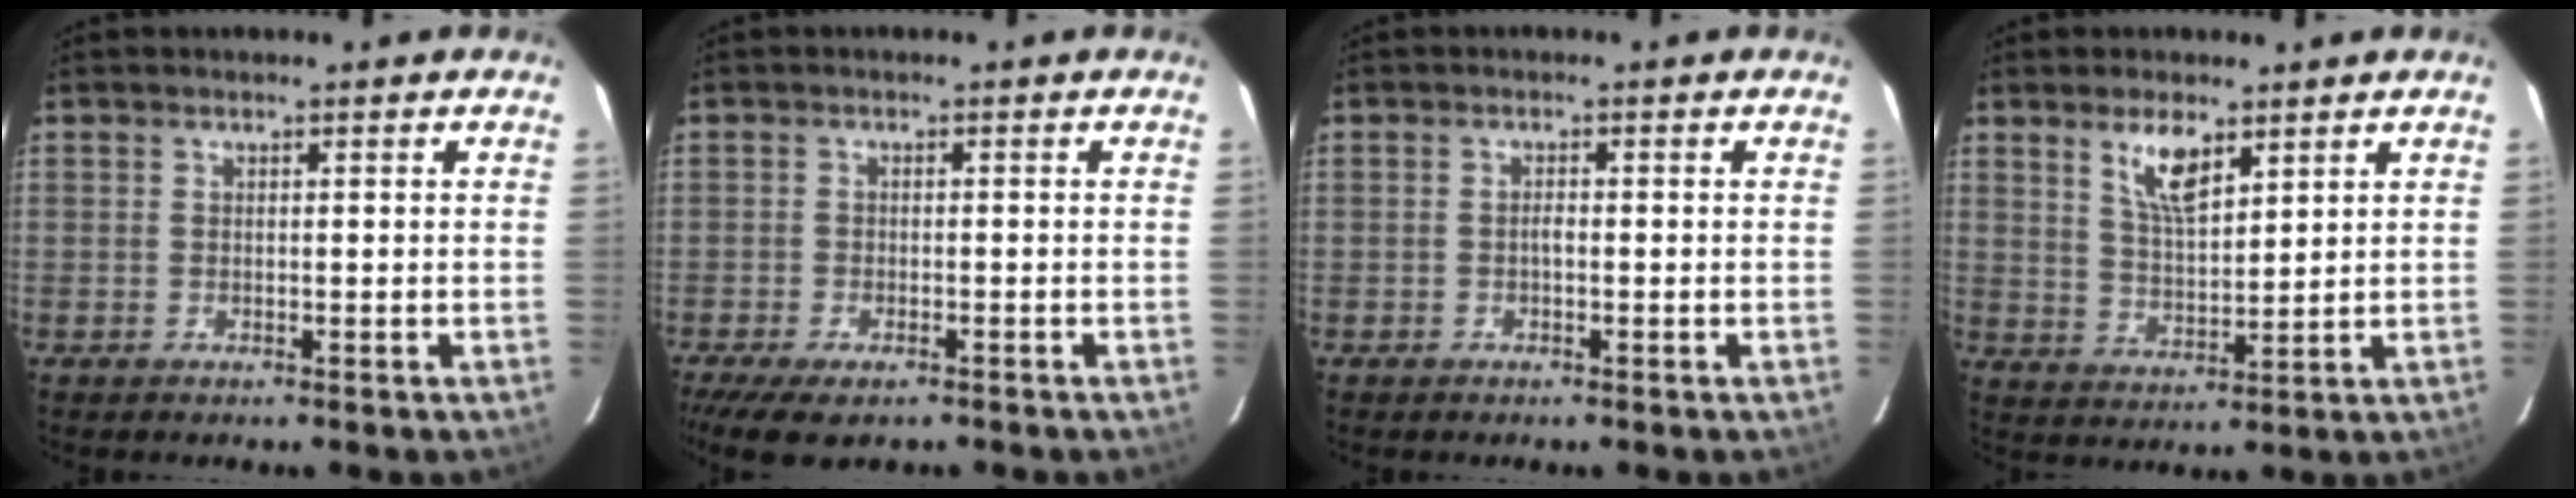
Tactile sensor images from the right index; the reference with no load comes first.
{"total": 8.1, "force": [-5.9, 2.9, 4.7], "torque": [-0.114, -0.032, -0.098]}
{"total": 0.9, "force": [-0.4, 0.4, 0.8], "torque": [-0.014, 0.005, -0.008]}
{"total": 7.0, "force": [4.3, 2.5, 4.9], "torque": [-0.088, 0.001, 0.086]}